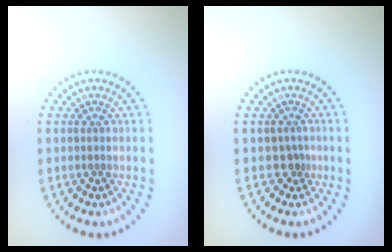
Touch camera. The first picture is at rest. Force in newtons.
{"total": 0.9, "press": 0.5, "slide": 0.8}